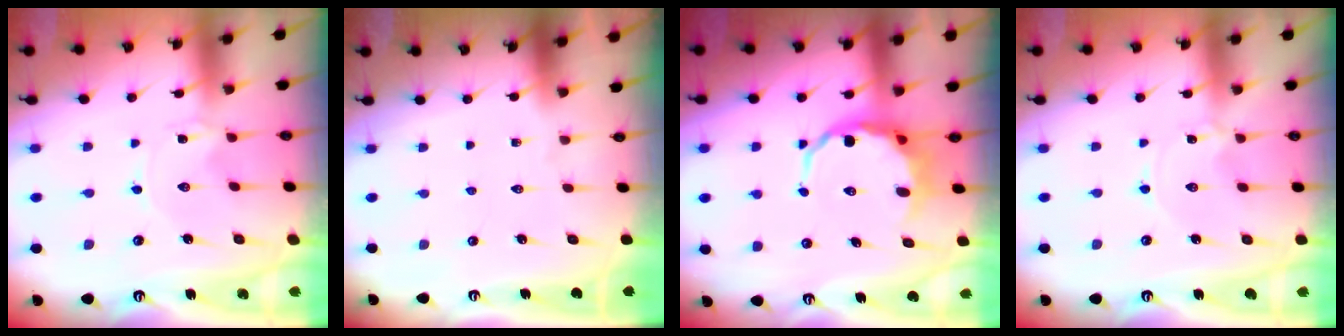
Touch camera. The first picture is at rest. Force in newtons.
{"total": 0.0}
{"total": 7.7, "press": 7.5, "slide": 1.9}
{"total": 0.0}